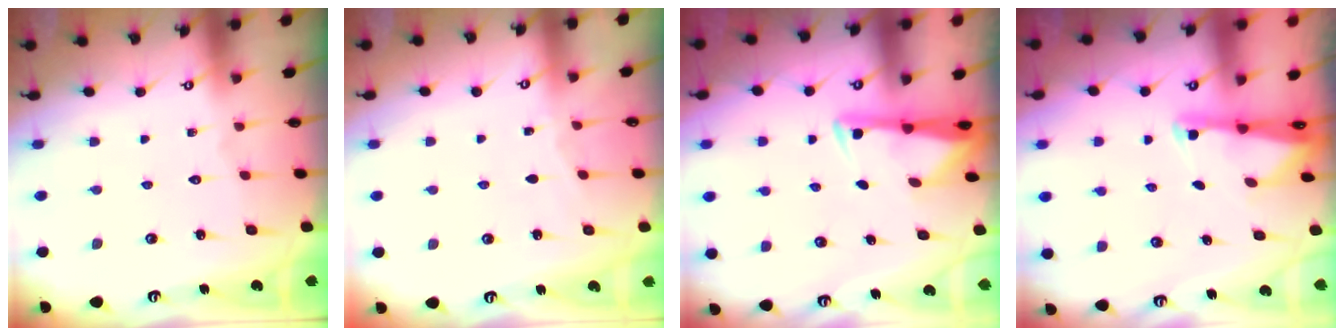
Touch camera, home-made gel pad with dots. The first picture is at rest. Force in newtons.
{"total": 2.5, "press": 2.5, "slide": 0.4}
{"total": 3.2, "press": 3.2, "slide": 0.5}
{"total": 1.7, "press": 1.7, "slide": 0.3}